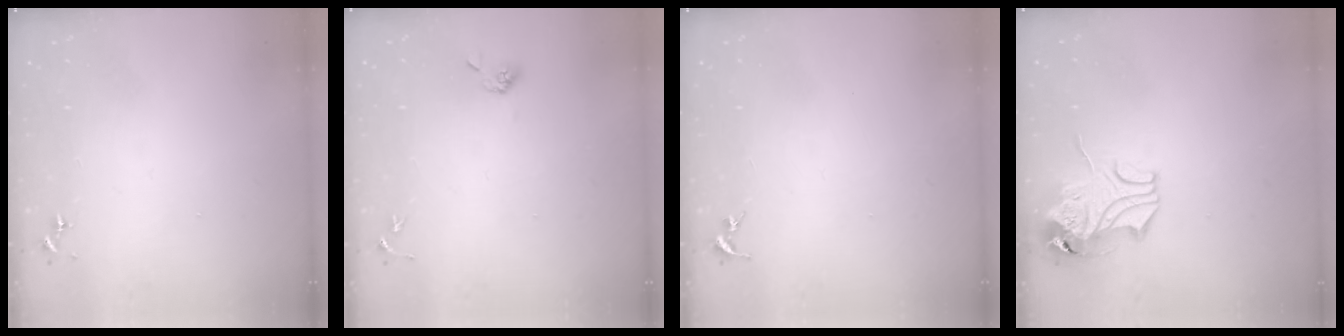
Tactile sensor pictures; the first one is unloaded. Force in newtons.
{"total": 5.0, "press": 4.7, "slide": 1.7}
{"total": 0.0}
{"total": 10.6, "press": 10.5, "slide": 1.8}